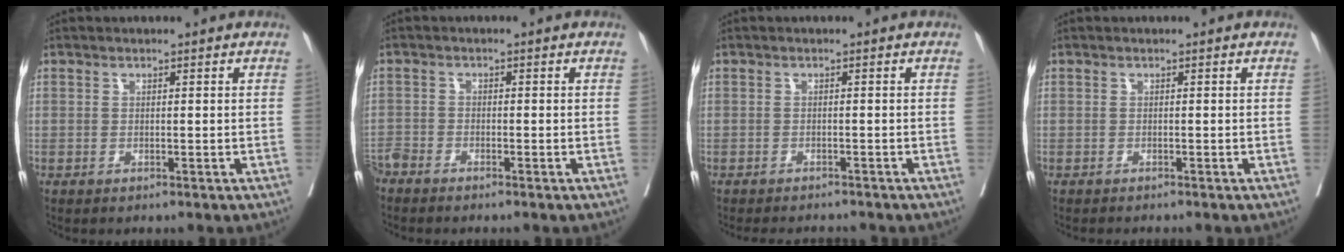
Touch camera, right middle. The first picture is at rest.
{"total": 2.4, "force": [-2.4, 0.1, 0.5], "torque": [-0.006, -0.007, -0.050]}
{"total": 5.1, "force": [-4.8, 0.9, 1.2], "torque": [-0.009, -0.007, -0.065]}
{"total": 1.8, "force": [-1.7, 0.0, 0.7], "torque": [-0.009, -0.002, -0.022]}